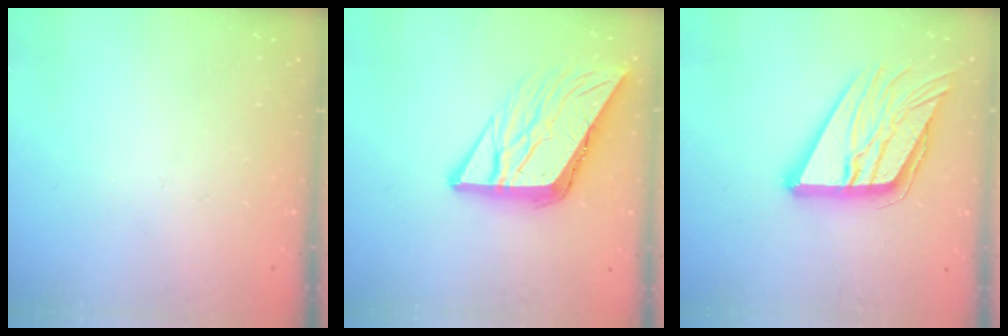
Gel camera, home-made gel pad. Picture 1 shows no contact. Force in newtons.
{"total": 11.2, "press": 11.2, "slide": 1.1}
{"total": 17.3, "press": 17.1, "slide": 2.7}